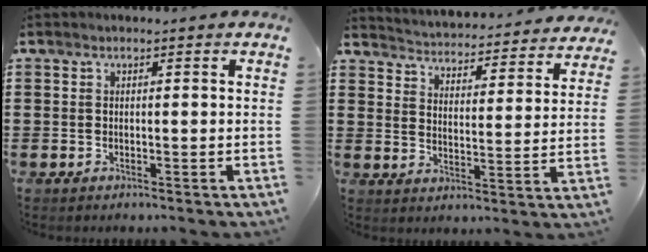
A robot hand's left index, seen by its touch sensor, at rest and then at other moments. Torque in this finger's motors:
{"motor_torque": [2.14, 0.00, 1.05, 0.13]}